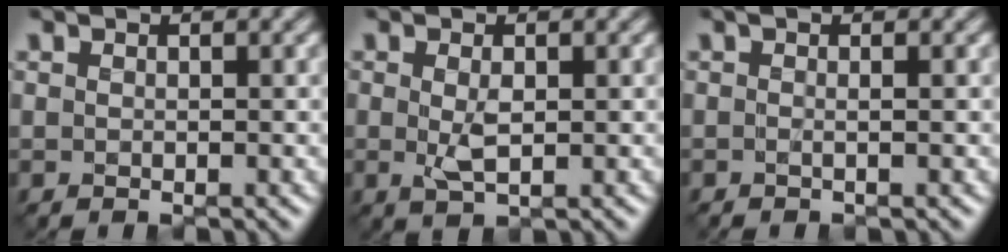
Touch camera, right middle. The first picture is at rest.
{"total": 2.0, "force": [-0.4, 0.8, 1.8], "torque": [-0.040, -0.002, -0.006]}
{"total": 0.8, "force": [0.2, 0.0, 0.8], "torque": [-0.005, 0.001, -0.001]}